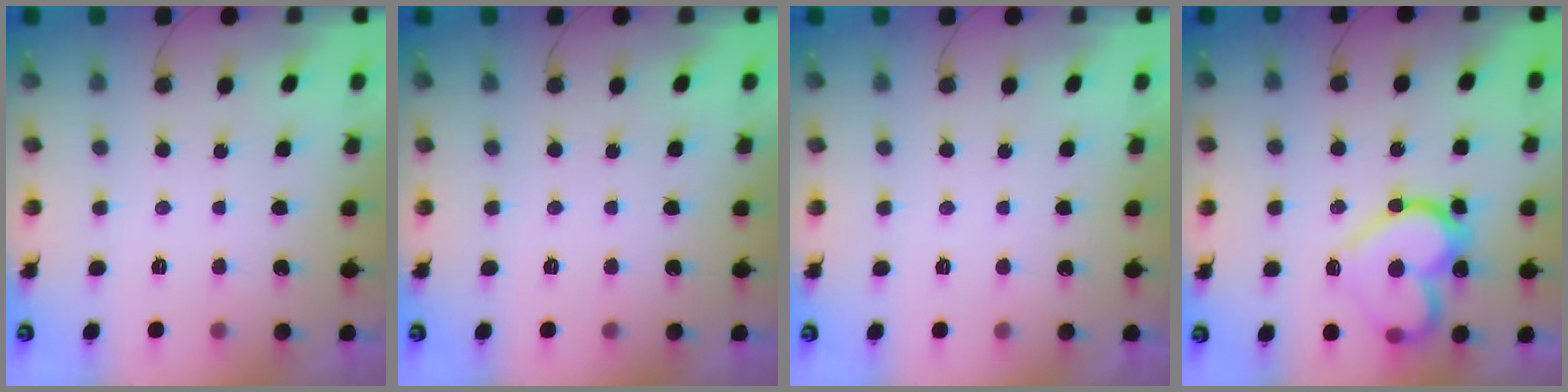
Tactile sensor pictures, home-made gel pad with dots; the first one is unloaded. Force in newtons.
{"total": 0.0}
{"total": 1.9, "press": 1.9, "slide": 0.0}
{"total": 18.6, "press": 18.6, "slide": 1.4}